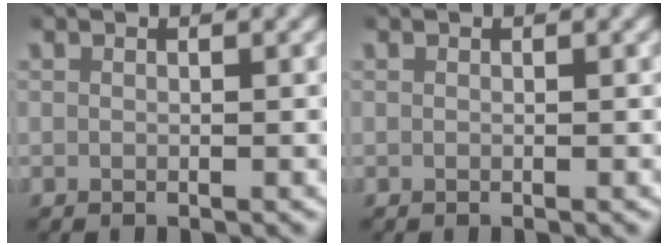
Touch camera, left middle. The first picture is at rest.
{"total": 0.0}